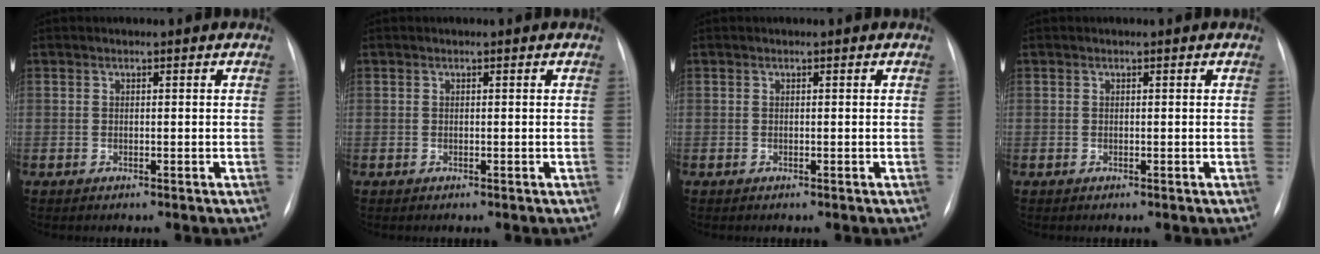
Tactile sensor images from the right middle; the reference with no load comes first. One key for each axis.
{"total": 0.0}
{"total": 0.0}
{"total": 0.0}